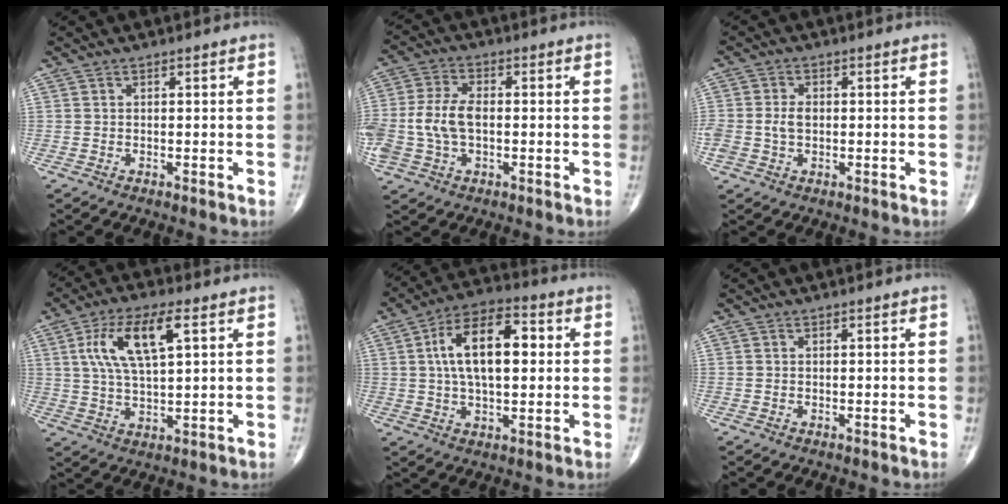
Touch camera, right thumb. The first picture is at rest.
{"total": 9.8, "force": [-0.9, 5.9, 7.7], "torque": [-0.176, 0.018, -0.018]}
{"total": 5.1, "force": [-0.2, 3.6, 3.7], "torque": [-0.085, 0.011, -0.002]}
{"total": 12.0, "force": [4.0, 4.3, 10.5], "torque": [-0.203, 0.001, 0.075]}
{"total": 14.8, "force": [2.2, 7.4, 12.6], "torque": [-0.207, 0.019, 0.032]}
{"total": 0.0}